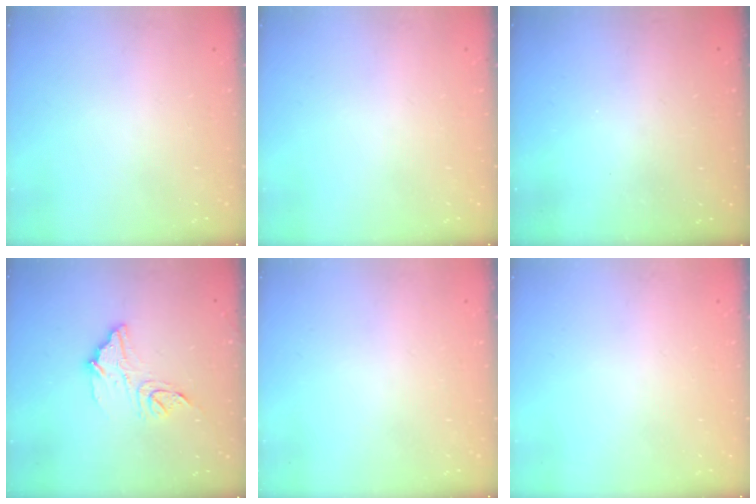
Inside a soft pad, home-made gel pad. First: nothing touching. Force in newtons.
{"total": 0.0}
{"total": 3.2, "press": 3.2, "slide": 0.1}
{"total": 12.9, "press": 12.8, "slide": 1.2}
{"total": 0.0}
{"total": 0.0}